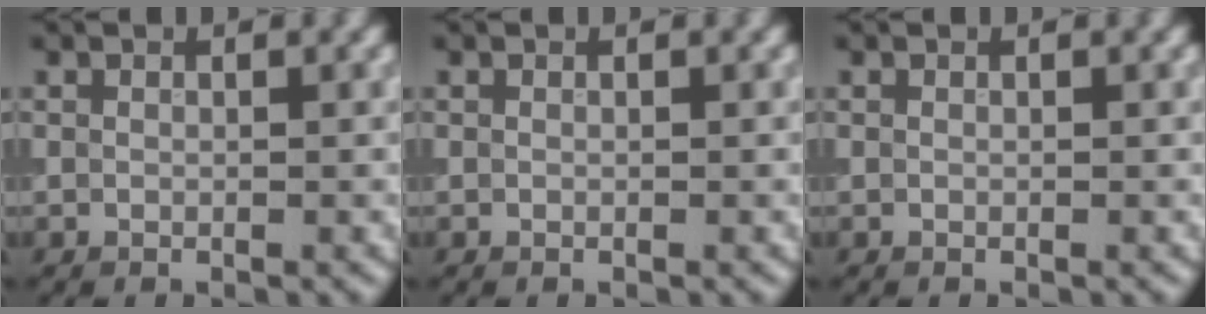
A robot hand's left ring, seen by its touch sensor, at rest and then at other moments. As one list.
[{"total": 0.0}, {"total": 0.0}]